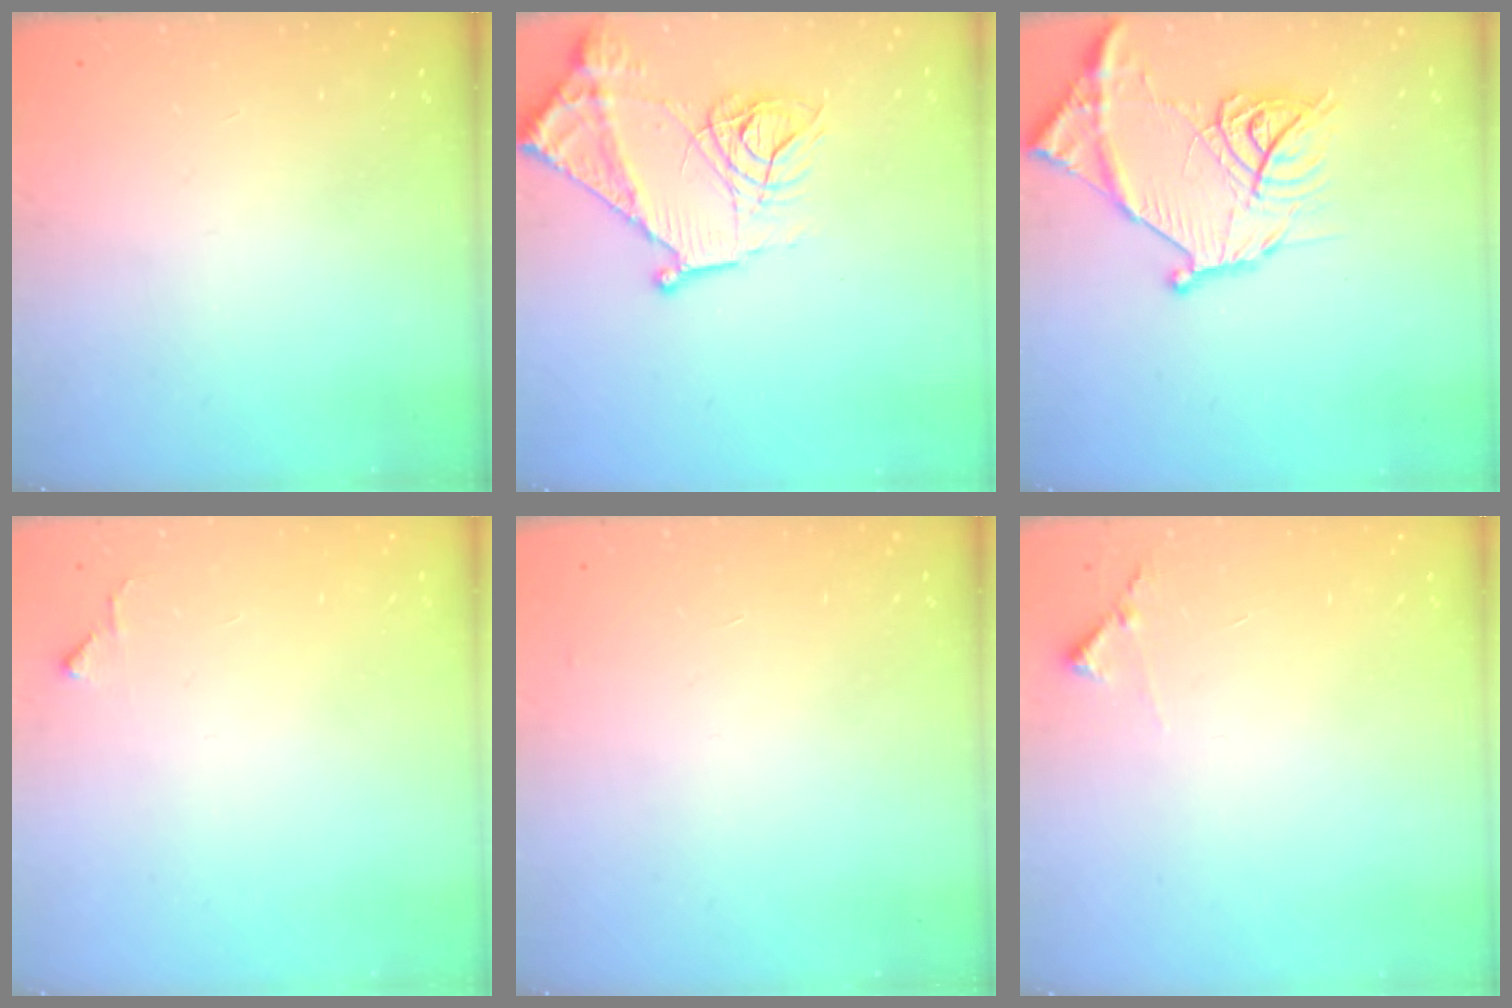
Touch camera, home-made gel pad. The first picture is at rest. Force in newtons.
{"total": 15.5, "press": 15.4, "slide": 1.4}
{"total": 16.8, "press": 16.7, "slide": 1.5}
{"total": 4.2, "press": 4.1, "slide": 0.7}
{"total": 2.9, "press": 2.9, "slide": 0.1}
{"total": 5.5, "press": 5.5, "slide": 0.4}